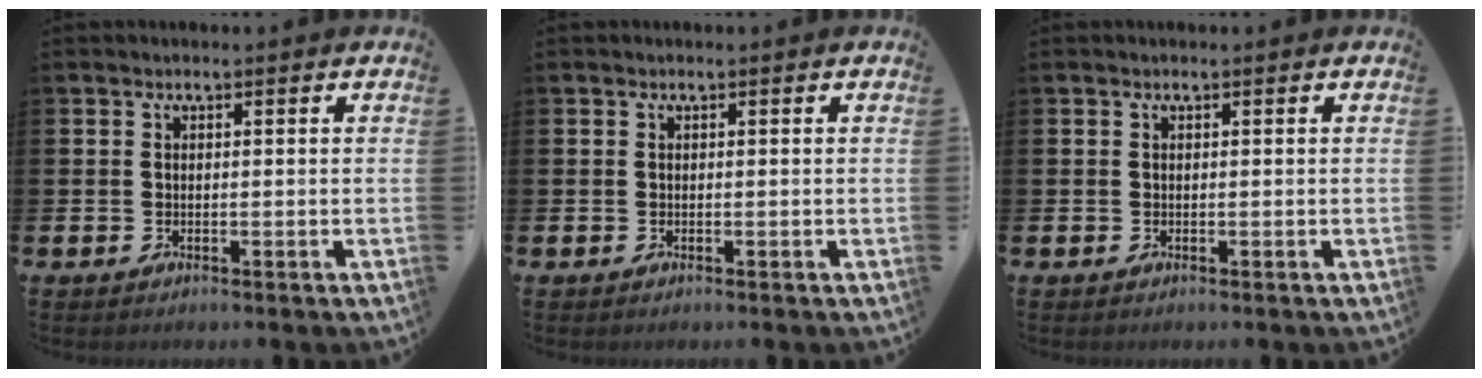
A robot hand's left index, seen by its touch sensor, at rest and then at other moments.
{"total": 0.0}
{"total": 0.0}